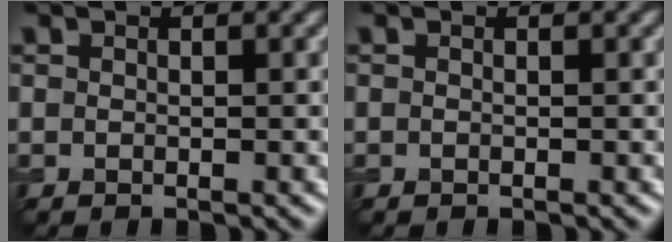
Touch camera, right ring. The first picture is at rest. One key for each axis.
{"total": 0.0}